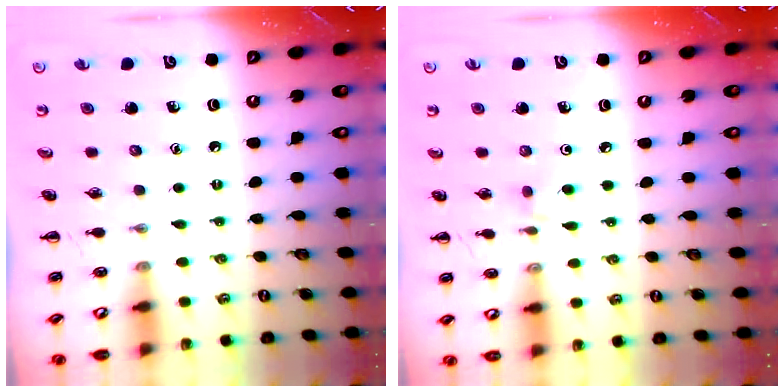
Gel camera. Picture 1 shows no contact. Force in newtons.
{"total": 2.7, "press": 2.5, "slide": 1.0}